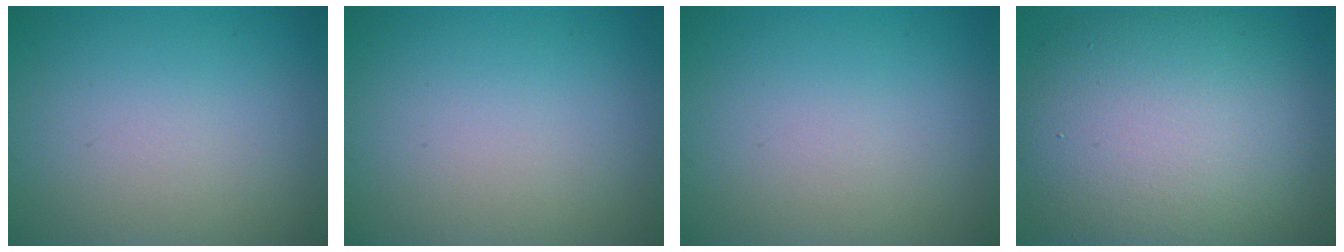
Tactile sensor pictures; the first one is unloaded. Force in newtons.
{"total": 0.0}
{"total": 0.0}
{"total": 12.3, "press": 12.2, "slide": 0.9}